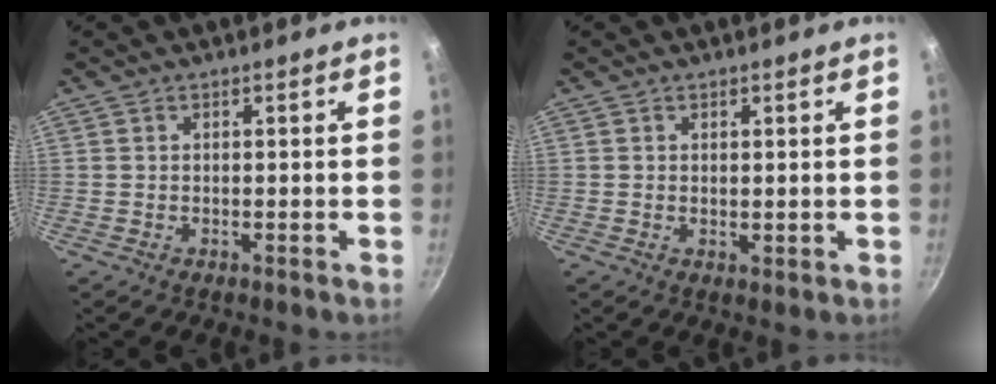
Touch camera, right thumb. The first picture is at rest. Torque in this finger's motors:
{"motor_torque": [-0.48, 0.43, -0.15, 0.04, -0.05]}